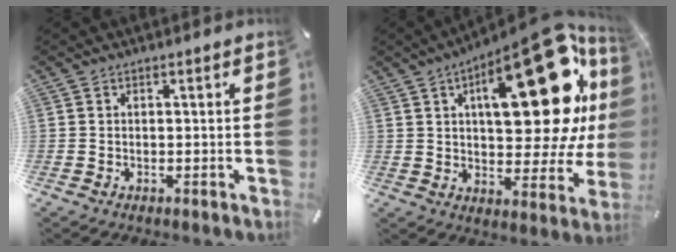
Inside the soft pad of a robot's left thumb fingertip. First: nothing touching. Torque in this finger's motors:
{"motor_torque": [2.49, 2.52, 2.57, -0.21, 0.71]}